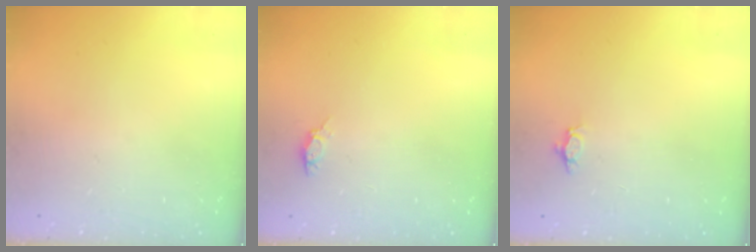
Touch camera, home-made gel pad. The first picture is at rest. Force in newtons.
{"total": 3.8, "press": 3.5, "slide": 1.3}
{"total": 3.5, "press": 3.4, "slide": 0.4}